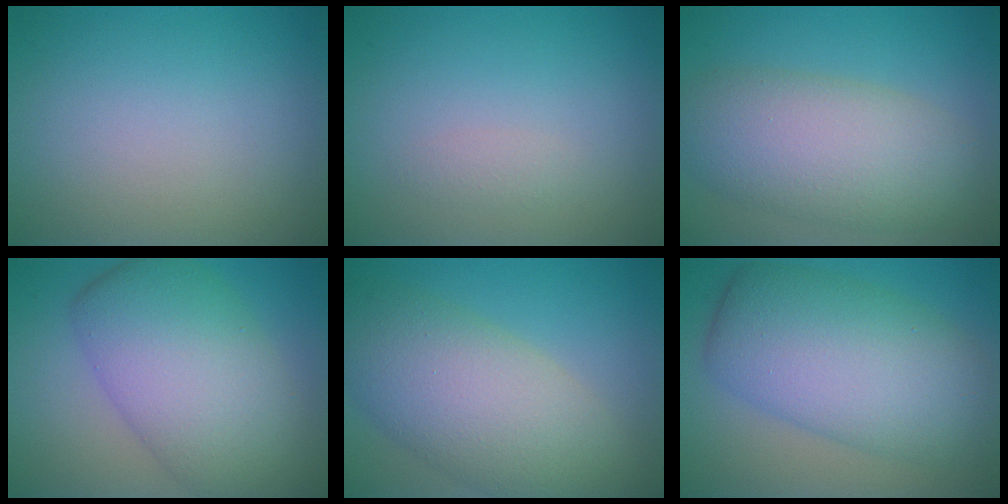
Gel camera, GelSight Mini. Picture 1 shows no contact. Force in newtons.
{"total": 0.8, "press": 0.8, "slide": 0.0}
{"total": 7.8, "press": 7.8, "slide": 0.4}
{"total": 10.5, "press": 10.4, "slide": 0.7}
{"total": 9.1, "press": 9.1, "slide": 0.3}
{"total": 9.8, "press": 9.8, "slide": 0.2}